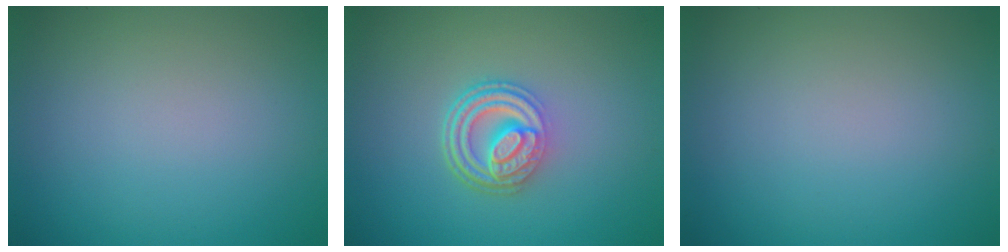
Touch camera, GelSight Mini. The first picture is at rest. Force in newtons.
{"total": 4.8, "press": 3.4, "slide": 3.3}
{"total": 0.0}